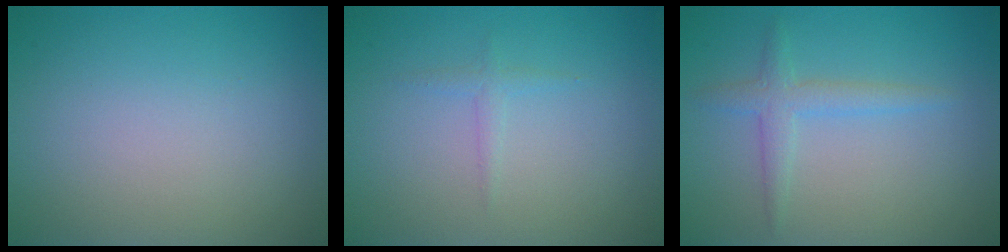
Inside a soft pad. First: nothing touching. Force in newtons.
{"total": 0.9, "press": 0.9, "slide": 0.0}
{"total": 2.1, "press": 2.1, "slide": 0.1}